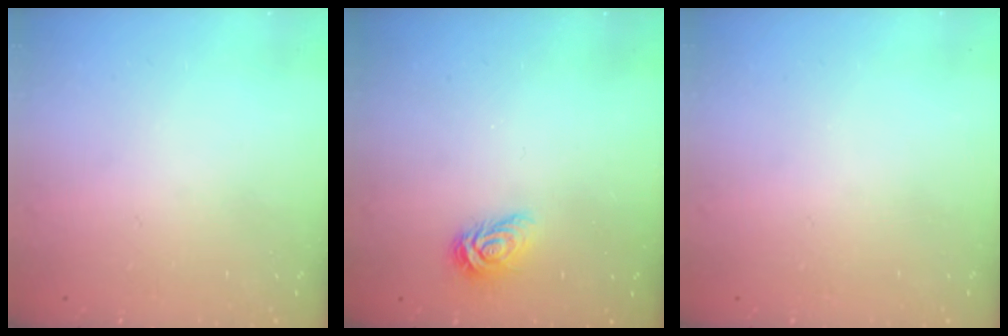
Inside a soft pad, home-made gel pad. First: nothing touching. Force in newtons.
{"total": 5.1, "press": 5.0, "slide": 0.6}
{"total": 0.0}